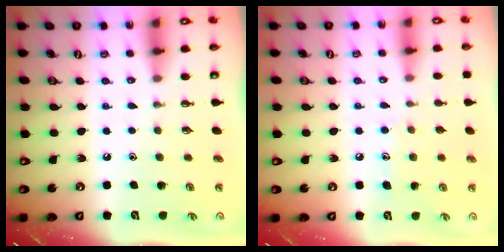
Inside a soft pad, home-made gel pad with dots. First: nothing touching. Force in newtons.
{"total": 6.7, "press": 6.7, "slide": 0.1}